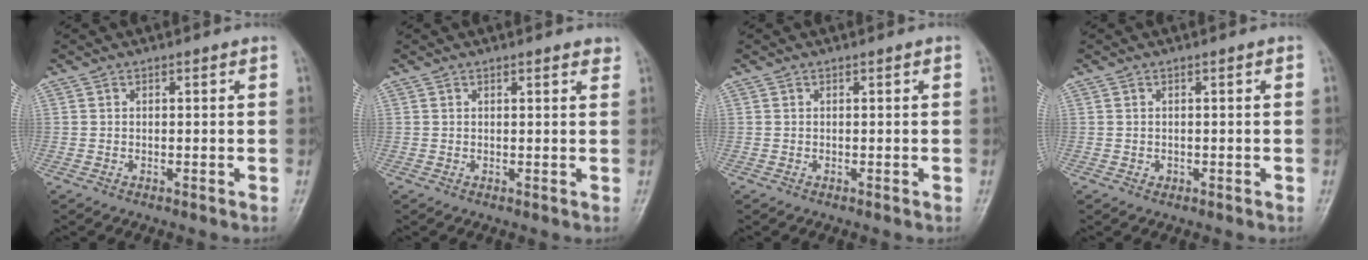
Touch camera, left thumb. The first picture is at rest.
{"total": 1.8, "force": [1.4, 0.5, 1.1], "torque": [-0.008, -0.001, 0.014]}
{"total": 0.0}
{"total": 0.6, "force": [-0.2, 0.6, 0.1], "torque": [0.001, 0.006, -0.001]}